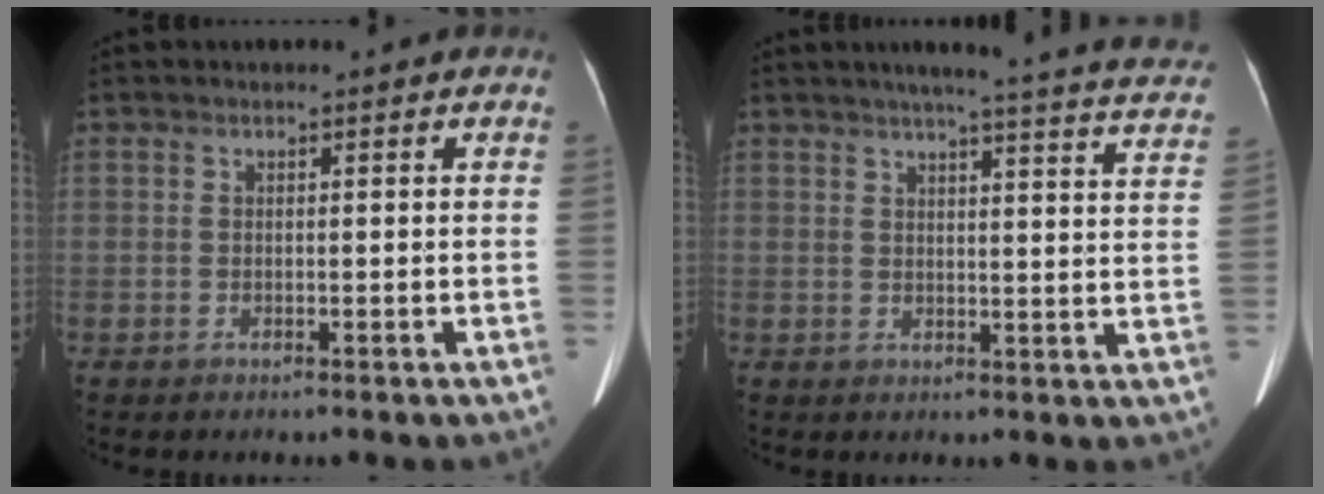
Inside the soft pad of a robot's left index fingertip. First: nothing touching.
{"total": 22.9, "force": [20.8, 0.8, 9.6], "torque": [-0.126, -0.048, 0.227]}